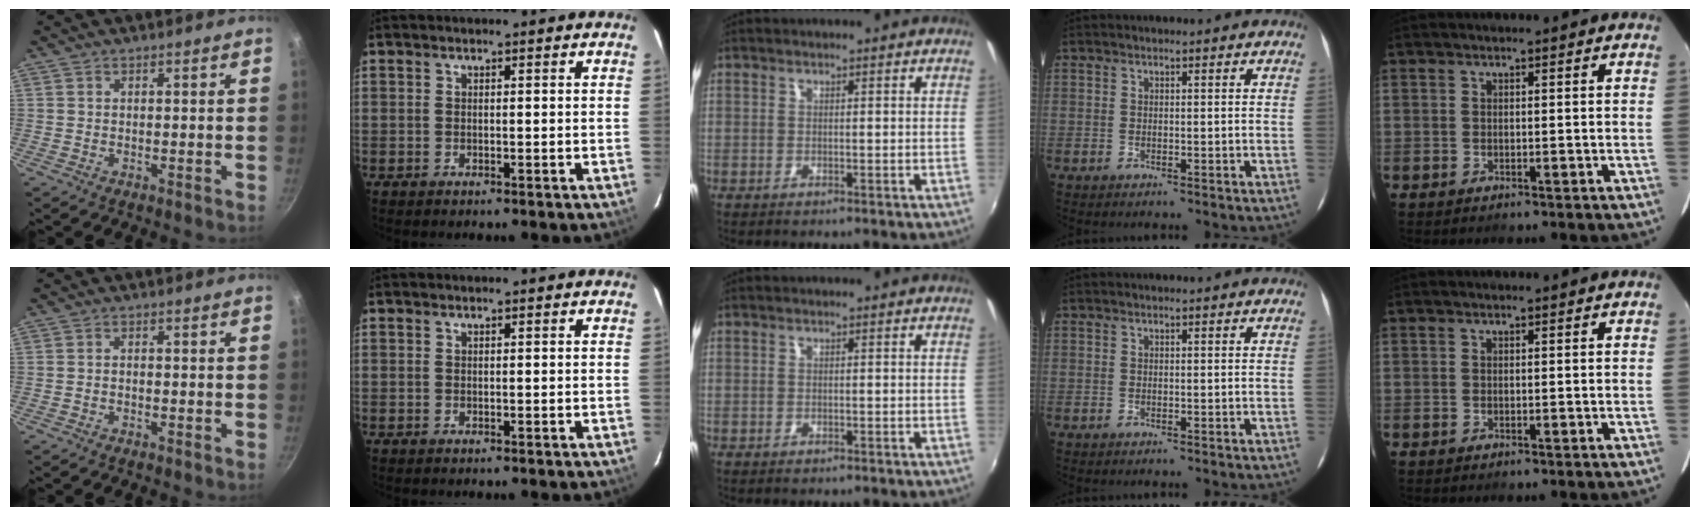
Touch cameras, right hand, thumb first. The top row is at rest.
{"thumb": {"total": 0.9, "force": [-0.5, 0.5, 0.5], "torque": [-0.013, 0.007, -0.011]}, "middle": {"total": 0.8, "force": [-0.6, 0.5, 0.2], "torque": [-0.005, -0.003, -0.010]}}